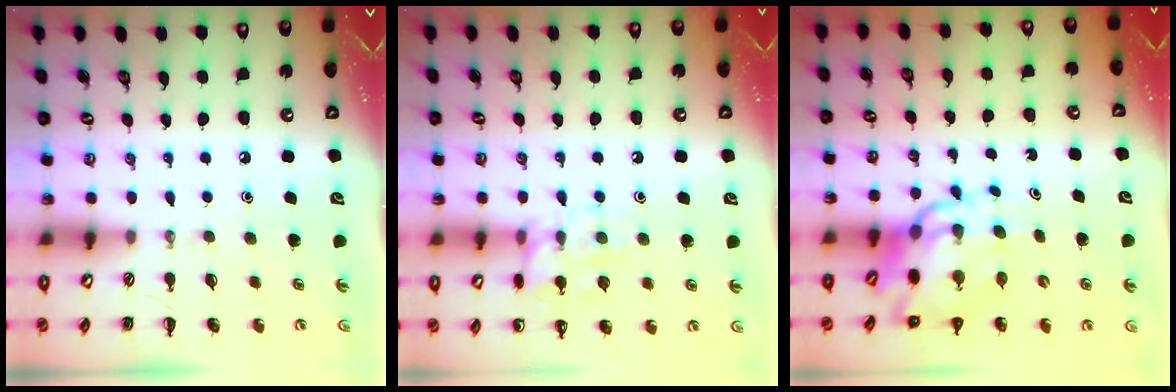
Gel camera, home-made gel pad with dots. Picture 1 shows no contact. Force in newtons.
{"total": 11.9, "press": 11.8, "slide": 0.9}
{"total": 13.2, "press": 12.5, "slide": 4.2}